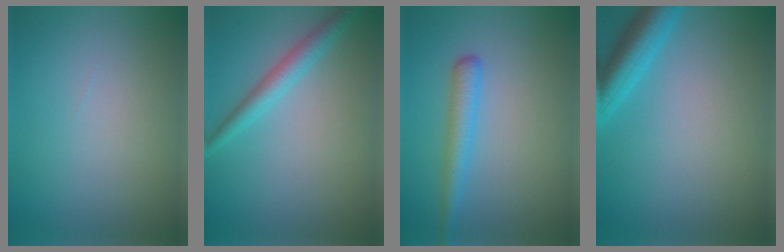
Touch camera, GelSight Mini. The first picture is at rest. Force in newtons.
{"total": 2.6, "press": 2.6, "slide": 0.1}
{"total": 2.8, "press": 2.8, "slide": 0.1}
{"total": 4.6, "press": 4.6, "slide": 0.3}